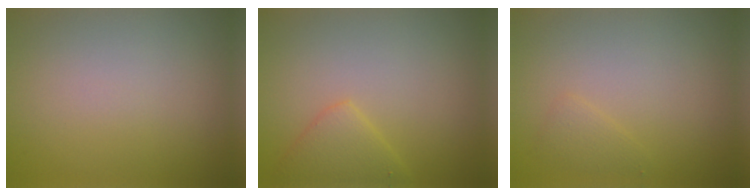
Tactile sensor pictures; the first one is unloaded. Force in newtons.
{"total": 2.6, "press": 2.6, "slide": 0.1}
{"total": 1.1, "press": 1.1, "slide": 0.1}